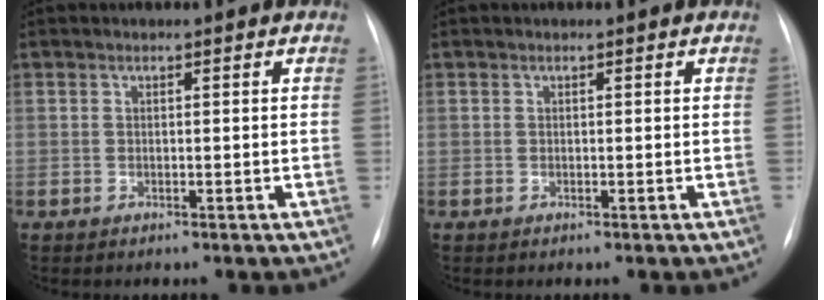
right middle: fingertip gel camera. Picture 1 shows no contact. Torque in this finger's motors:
{"motor_torque": [-0.03, -0.02, 0.00, 0.00]}